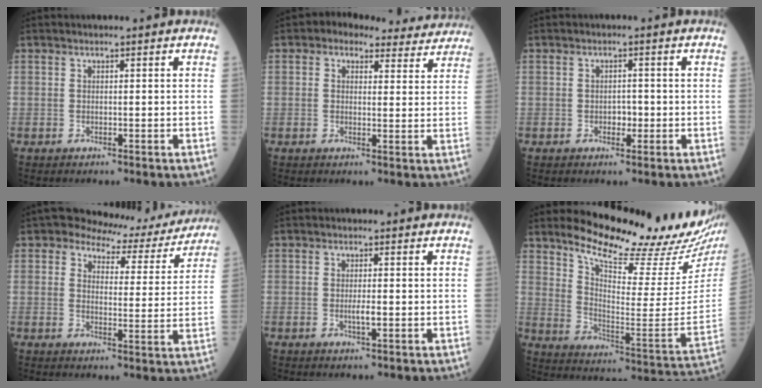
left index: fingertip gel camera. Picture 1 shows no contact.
{"total": 9.6, "force": [8.2, 4.4, 2.1], "torque": [0.001, 0.022, 0.080]}
{"total": 1.7, "force": [-0.6, 1.1, 1.2], "torque": [-0.015, 0.003, -0.009]}
{"total": 10.1, "force": [9.3, 3.6, 1.5], "torque": [-0.011, -0.007, 0.102]}
{"total": 1.8, "force": [-0.4, 0.4, 1.8], "torque": [-0.033, -0.002, -0.007]}
{"total": 21.7, "force": [18.8, 1.9, 10.6], "torque": [-0.171, -0.091, 0.257]}